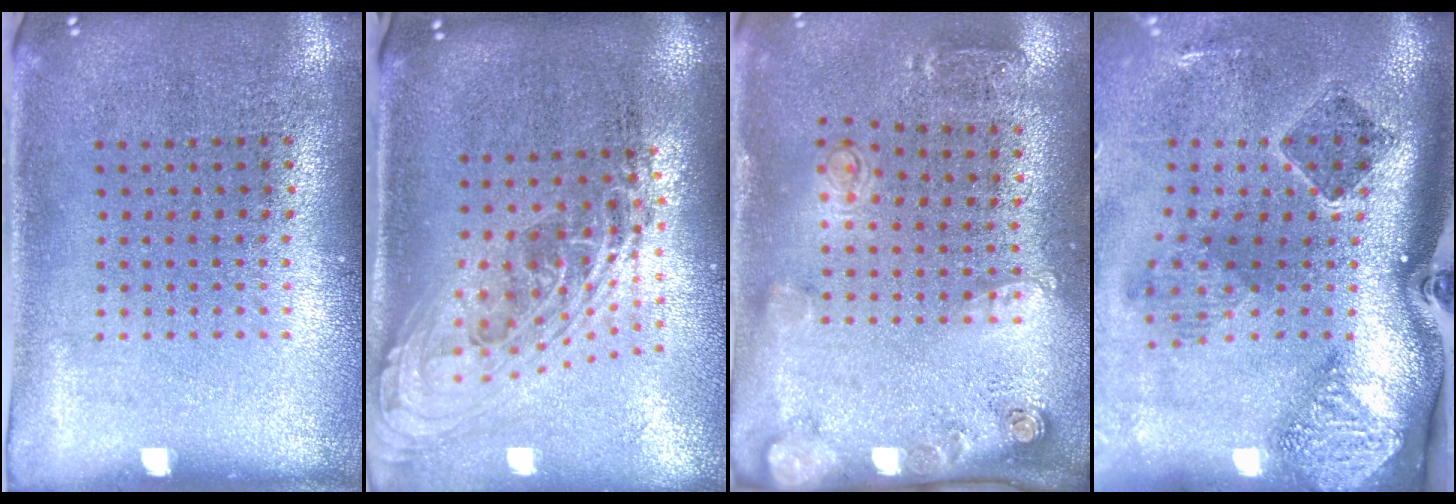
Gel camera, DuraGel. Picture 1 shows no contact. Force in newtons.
{"total": 2.2, "press": 1.6, "slide": 1.4}
{"total": 2.0, "press": 1.4, "slide": 1.4}
{"total": 2.8, "press": 1.9, "slide": 2.1}